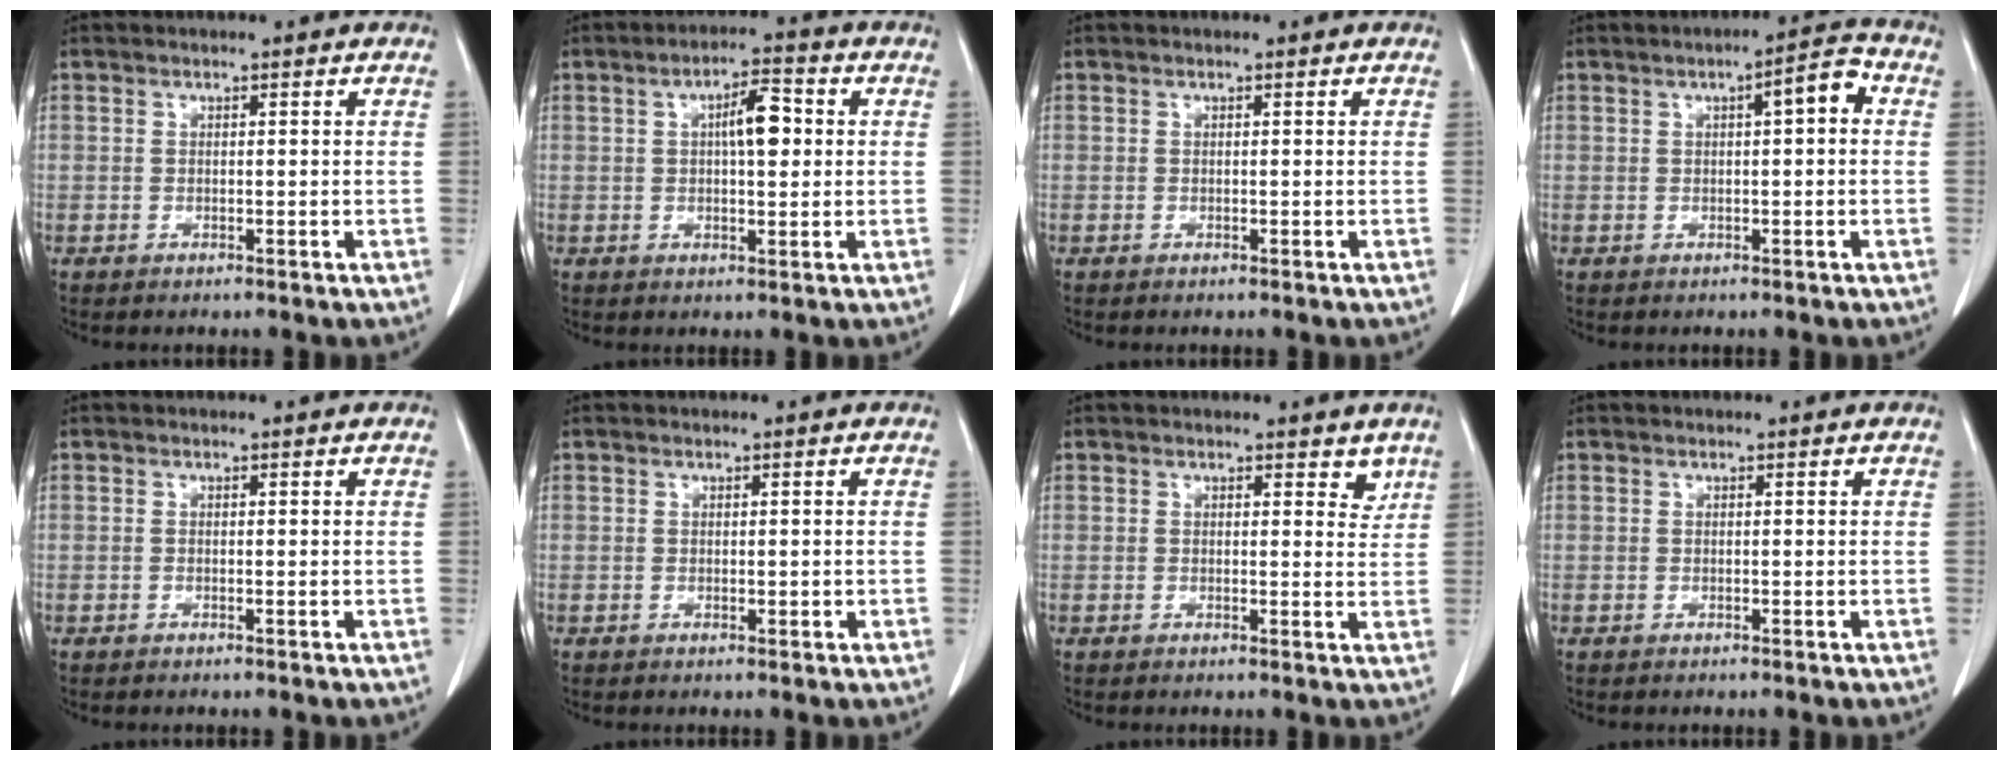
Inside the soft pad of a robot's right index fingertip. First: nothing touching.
{"total": 5.9, "force": [1.0, 1.8, 5.5], "torque": [-0.091, 0.012, 0.015]}
{"total": 0.0}
{"total": 4.6, "force": [1.0, 0.9, 4.4], "torque": [-0.064, 0.017, 0.010]}
{"total": 0.0}
{"total": 0.8, "force": [-0.1, 0.4, 0.7], "torque": [-0.010, -0.002, 0.002]}
{"total": 2.3, "force": [1.6, 1.3, 1.0], "torque": [0.002, -0.008, 0.015]}
{"total": 0.0}